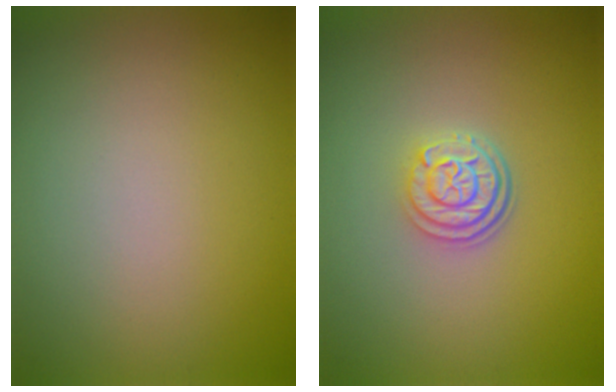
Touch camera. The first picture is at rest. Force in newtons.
{"total": 3.2, "press": 2.5, "slide": 2.0}